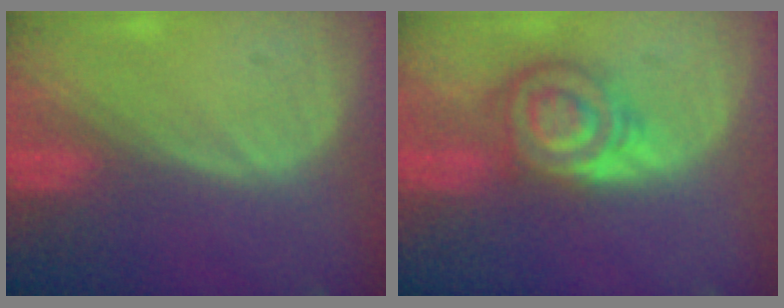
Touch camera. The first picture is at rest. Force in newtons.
{"total": 7.0, "press": 7.0, "slide": 0.2}